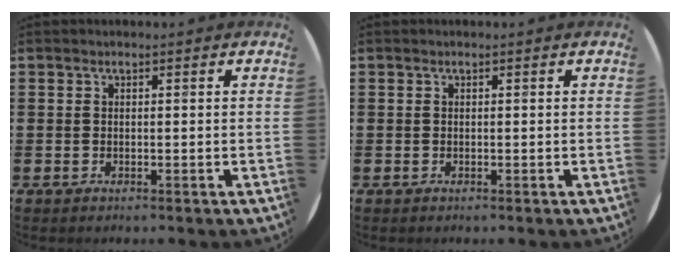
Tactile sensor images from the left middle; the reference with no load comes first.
{"total": 0.0}